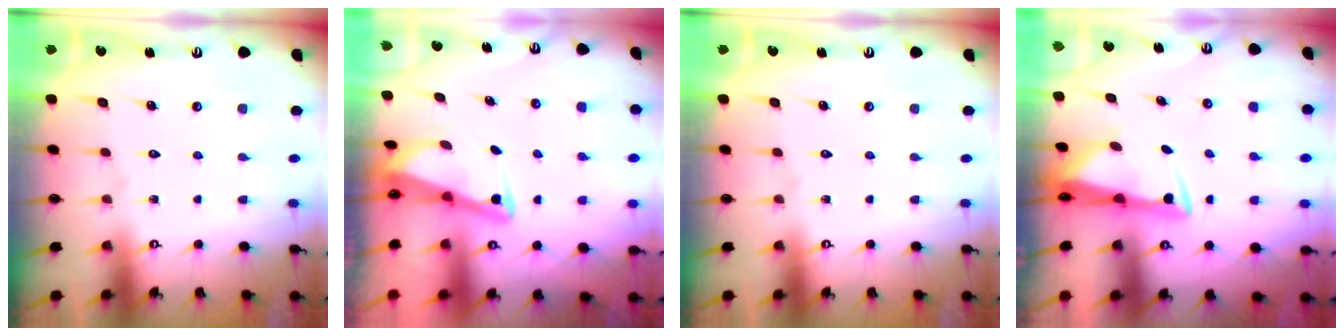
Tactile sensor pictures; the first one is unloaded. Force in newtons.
{"total": 2.9, "press": 2.9, "slide": 0.4}
{"total": 0.0}
{"total": 2.9, "press": 2.7, "slide": 0.9}